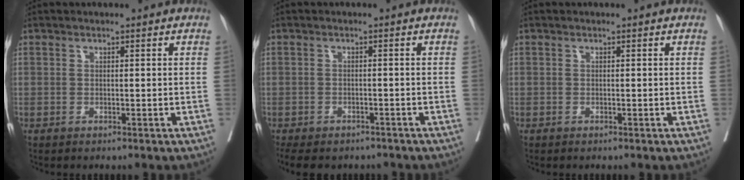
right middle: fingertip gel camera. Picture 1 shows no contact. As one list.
[{"total": 10.2, "force": [-8.3, 4.6, 3.8], "torque": [-0.075, -0.006, -0.107]}, {"total": 0.0}]